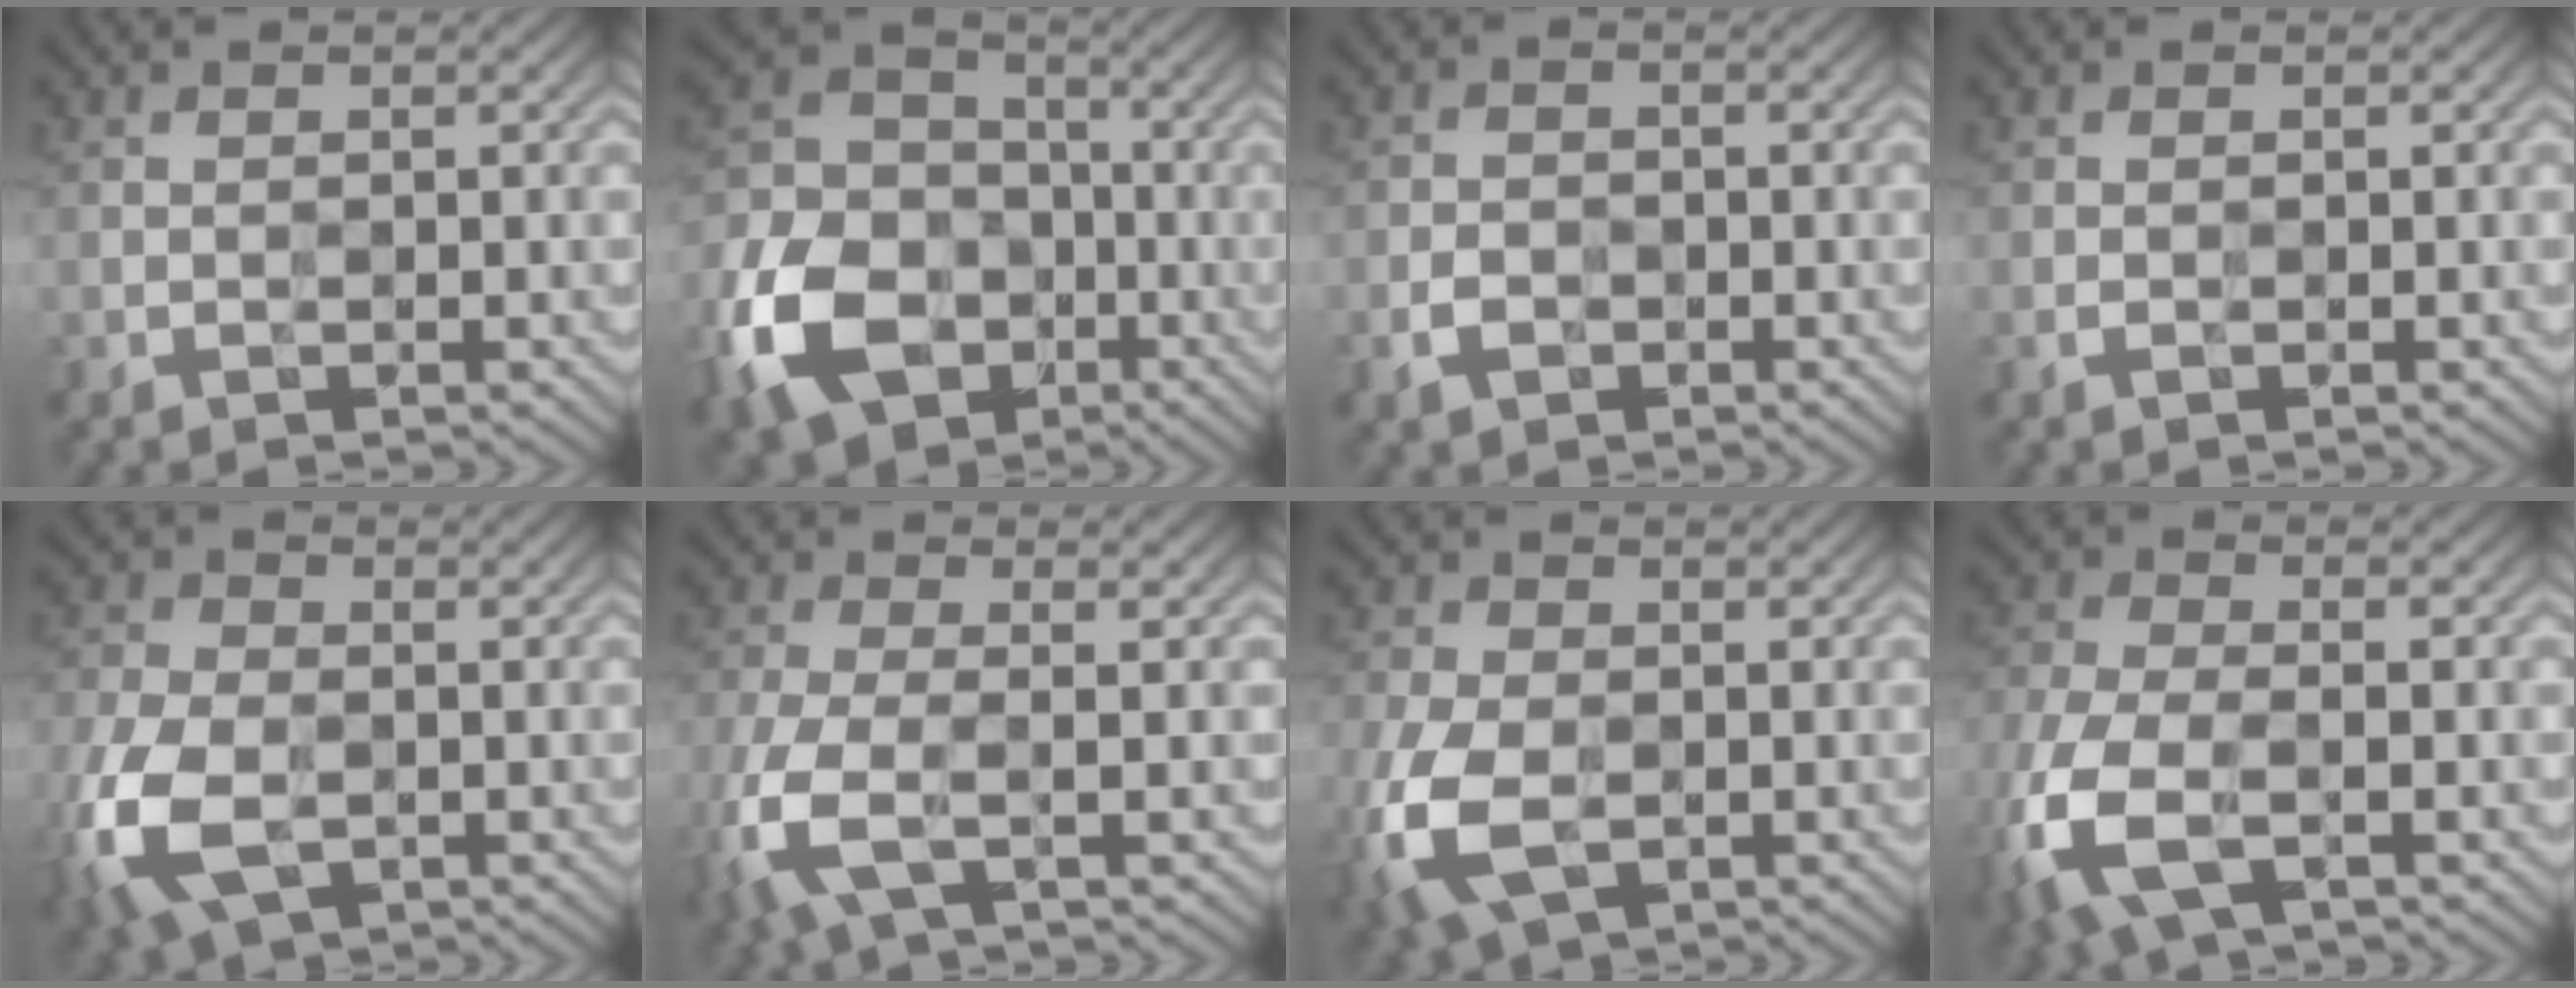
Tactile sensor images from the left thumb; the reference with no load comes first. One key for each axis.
{"total": 15.5, "fx": -6.6, "fy": 11.3, "fz": 8.3, "tx": -0.222, "ty": -0.033, "tz": -0.146}
{"total": 2.4, "fx": -1.3, "fy": 1.7, "fz": 1.2, "tx": -0.024, "ty": 0.000, "tz": -0.028}
{"total": 0.6, "fx": -0.3, "fy": 0.2, "fz": 0.4, "tx": -0.012, "ty": 0.000, "tz": -0.005}
{"total": 12.2, "fx": -4.1, "fy": 7.4, "fz": 8.8, "tx": -0.248, "ty": -0.031, "tz": -0.081}
{"total": 7.8, "fx": -2.8, "fy": 3.1, "fz": 6.6, "tx": -0.178, "ty": -0.015, "tz": -0.064}
{"total": 10.9, "fx": -3.4, "fy": 6.7, "fz": 7.9, "tx": -0.230, "ty": -0.030, "tz": -0.066}
{"total": 10.7, "fx": -4.6, "fy": 5.1, "fz": 8.2, "tx": -0.226, "ty": -0.023, "tz": -0.095}